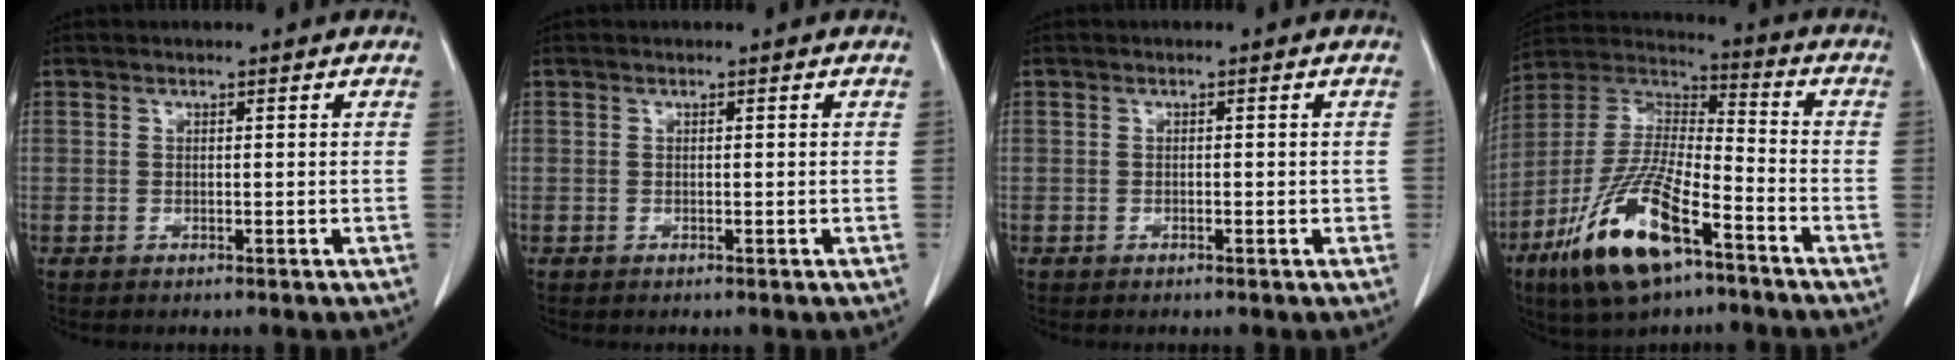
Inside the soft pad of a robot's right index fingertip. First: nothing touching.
{"total": 0.0}
{"total": 1.2, "force": [-0.3, 0.6, 1.0], "torque": [-0.011, 0.003, -0.003]}
{"total": 17.9, "force": [-9.8, 5.0, 14.1], "torque": [-0.310, -0.024, -0.179]}